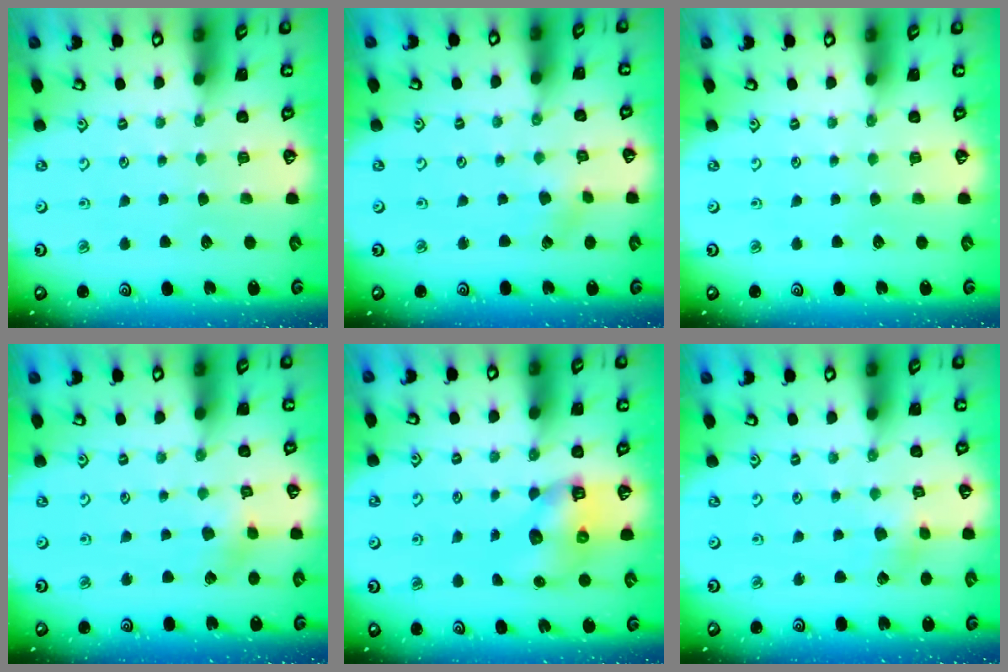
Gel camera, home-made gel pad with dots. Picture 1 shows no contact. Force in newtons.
{"total": 1.4, "press": 1.4, "slide": 0.2}
{"total": 0.0}
{"total": 4.5, "press": 4.5, "slide": 0.4}
{"total": 7.4, "press": 7.3, "slide": 0.9}
{"total": 2.0, "press": 2.0, "slide": 0.1}